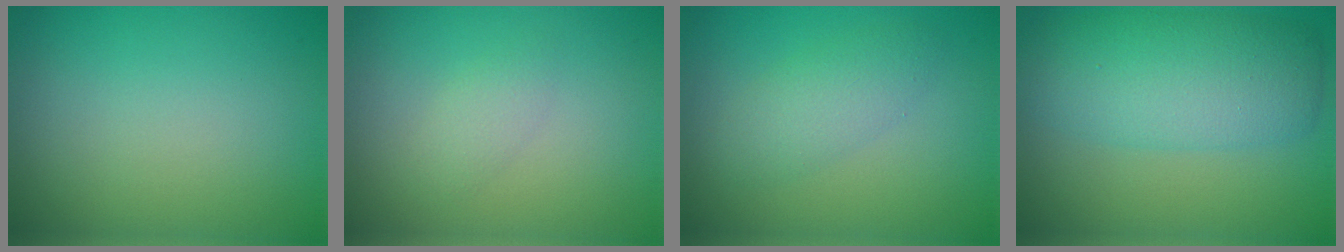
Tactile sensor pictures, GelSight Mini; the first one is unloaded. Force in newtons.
{"total": 1.3, "press": 1.3, "slide": 0.1}
{"total": 2.7, "press": 2.7, "slide": 0.1}
{"total": 6.7, "press": 6.7, "slide": 0.1}